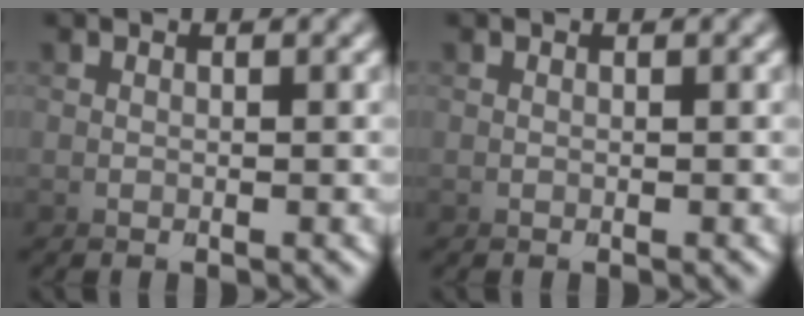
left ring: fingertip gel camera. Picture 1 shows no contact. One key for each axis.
{"total": 0.0}